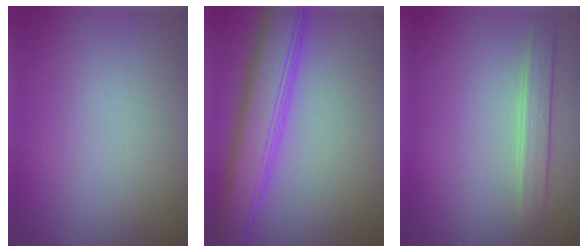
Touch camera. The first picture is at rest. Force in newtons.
{"total": 6.1, "press": 6.1, "slide": 0.2}
{"total": 2.0, "press": 2.0, "slide": 0.2}